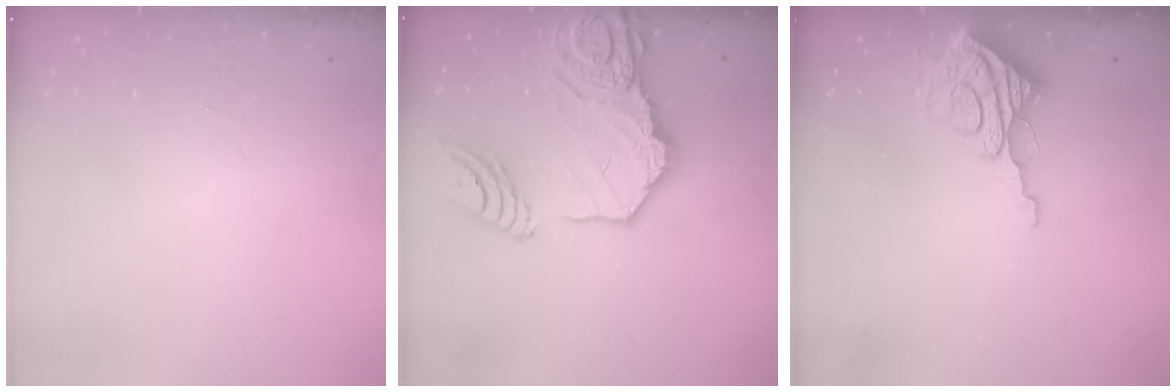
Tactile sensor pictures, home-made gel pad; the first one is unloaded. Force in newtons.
{"total": 21.3, "press": 21.2, "slide": 2.6}
{"total": 10.5, "press": 10.4, "slide": 1.2}